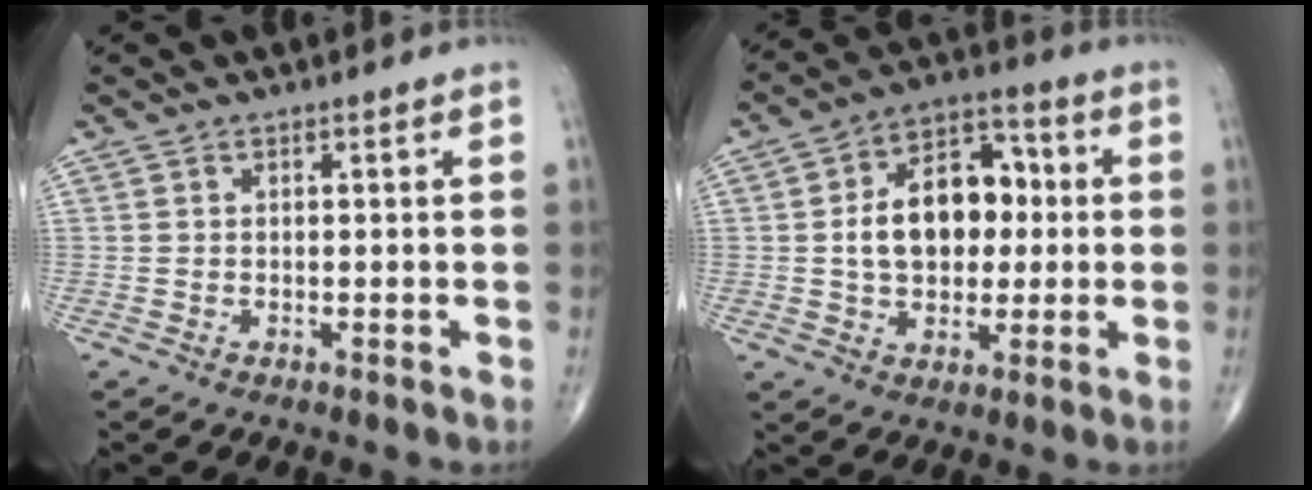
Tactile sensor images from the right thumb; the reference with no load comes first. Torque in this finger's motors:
{"motor_torque": [0.60, 0.59, 1.35, -0.06, 0.13]}